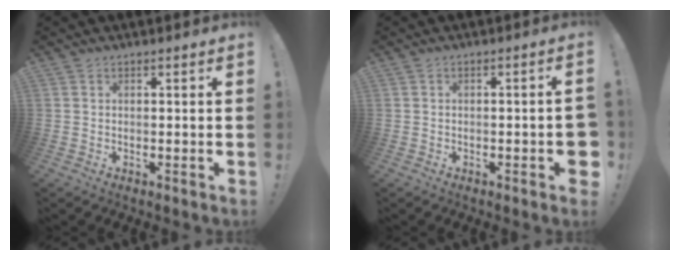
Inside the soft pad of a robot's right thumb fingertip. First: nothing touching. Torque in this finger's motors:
{"motor_torque": [0.89, 0.75, 0.58, -0.55, 0.16]}